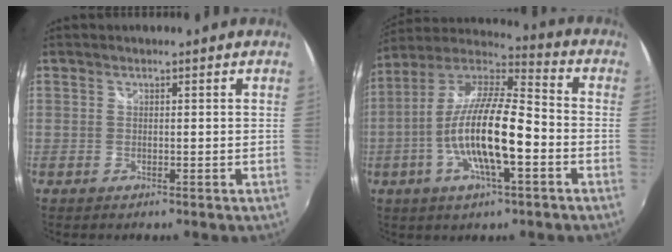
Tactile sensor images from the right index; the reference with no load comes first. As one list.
[{"total": 16.8, "force": [-4.6, 4.1, 15.6], "torque": [-0.298, -0.002, -0.090]}]